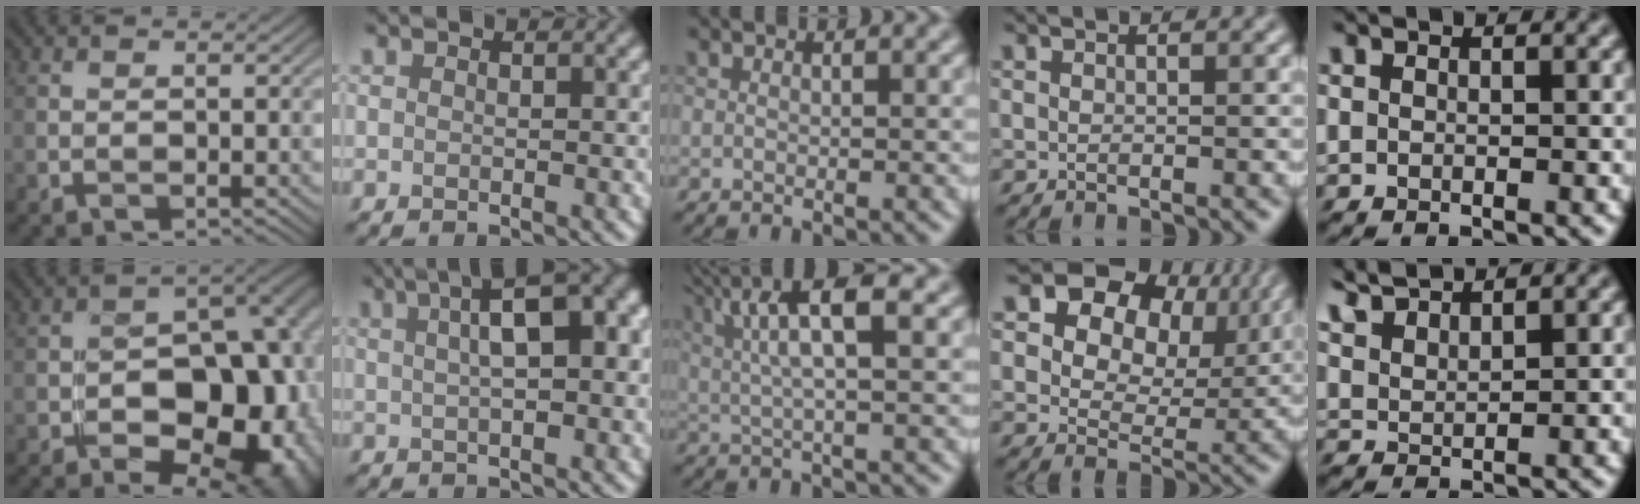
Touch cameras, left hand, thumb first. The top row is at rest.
{"thumb": {"total": 18.8, "force": [-6.5, 12.7, 12.3], "torque": [-0.103, 0.006, -0.082]}, "index": {"total": 11.3, "force": [3.2, 4.5, 9.9], "torque": [-0.100, 0.045, 0.026]}, "middle": {"total": 5.2, "force": [1.5, 0.6, 4.9], "torque": [-0.101, 0.013, 0.040]}, "ring": {"total": 14.6, "force": [7.1, 10.4, 7.4], "torque": [-0.160, 0.049, 0.140]}, "little": {"total": 3.6, "force": [3.3, 0.3, 1.5], "torque": [-0.042, 0.016, 0.052]}}